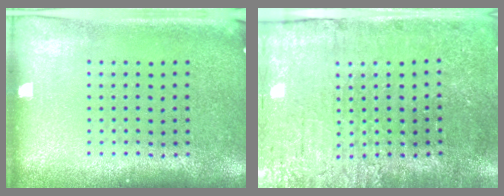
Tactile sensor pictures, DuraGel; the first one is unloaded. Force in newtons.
{"total": 3.8, "press": 3.7, "slide": 0.9}